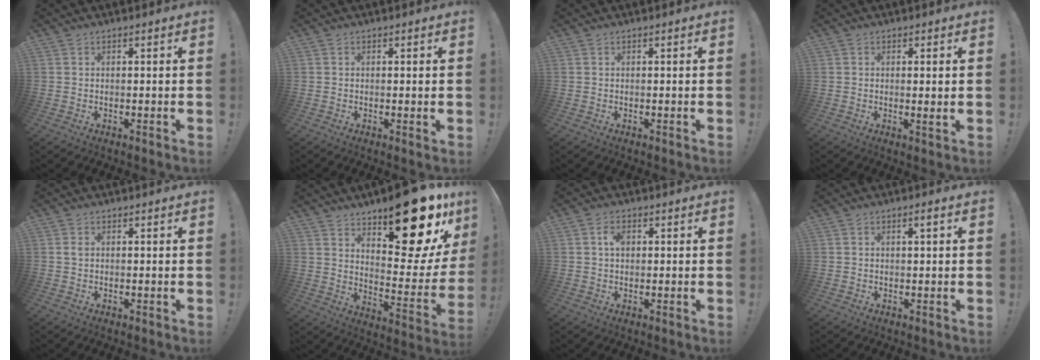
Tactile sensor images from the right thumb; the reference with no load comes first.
{"total": 1.3, "force": [0.3, 0.3, 1.2], "torque": [-0.011, -0.003, 0.003]}
{"total": 0.0}
{"total": 2.1, "force": [0.4, -0.3, 2.0], "torque": [-0.019, -0.010, 0.002]}
{"total": 1.0, "force": [0.2, 0.7, 0.7], "torque": [-0.016, 0.004, 0.004]}
{"total": 23.0, "force": [14.8, 8.1, 15.6], "torque": [-0.190, -0.117, 0.242]}
{"total": 3.4, "force": [0.6, 2.3, 2.5], "torque": [-0.034, 0.002, 0.006]}
{"total": 1.8, "force": [0.6, 0.1, 1.7], "torque": [-0.017, -0.004, 0.006]}